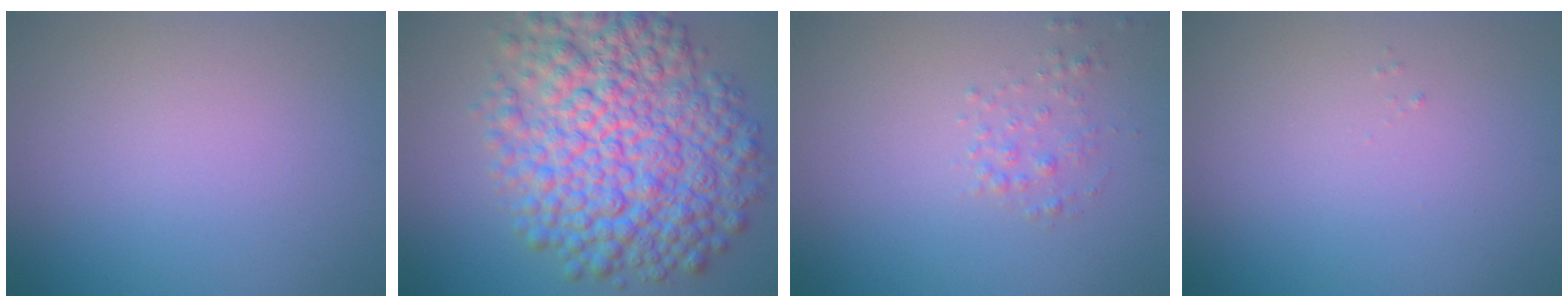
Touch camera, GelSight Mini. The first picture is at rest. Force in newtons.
{"total": 11.6, "press": 11.6, "slide": 0.2}
{"total": 1.3, "press": 1.2, "slide": 0.1}
{"total": 0.0}